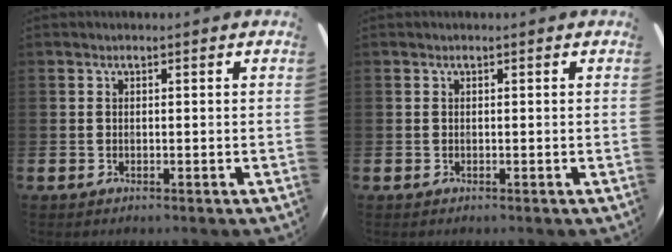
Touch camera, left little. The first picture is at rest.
{"total": 0.0}